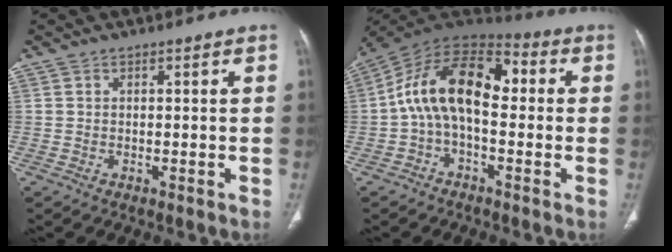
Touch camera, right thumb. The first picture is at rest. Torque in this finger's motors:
{"motor_torque": [2.14, 2.14, 1.29, -1.14, 0.23]}